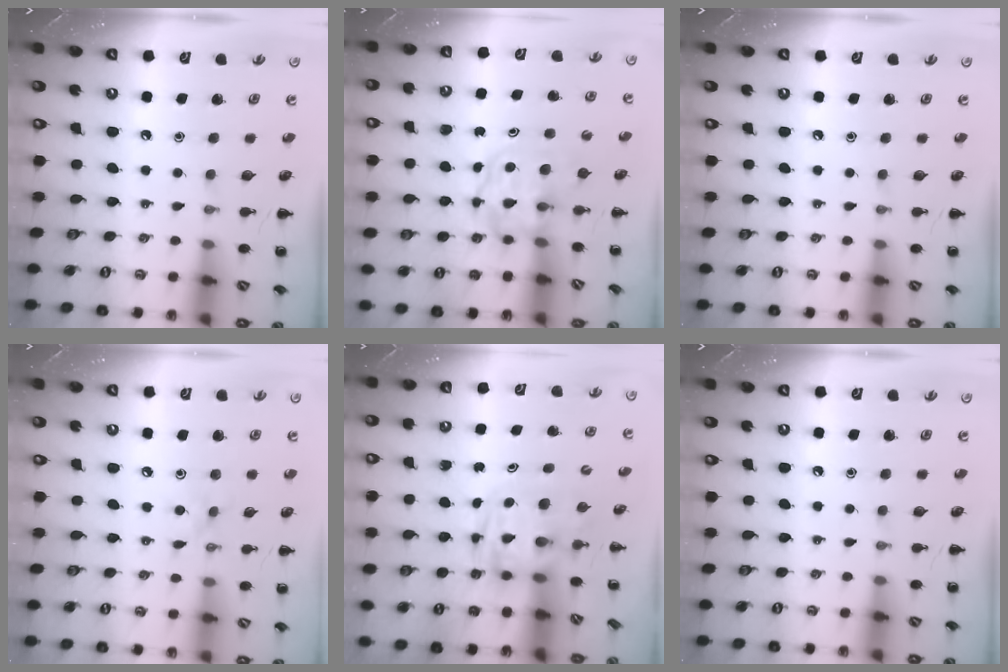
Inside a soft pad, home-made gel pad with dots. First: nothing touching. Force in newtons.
{"total": 3.6, "press": 3.6, "slide": 0.4}
{"total": 0.0}
{"total": 3.8, "press": 3.6, "slide": 1.2}
{"total": 2.8, "press": 2.7, "slide": 0.5}
{"total": 0.0}